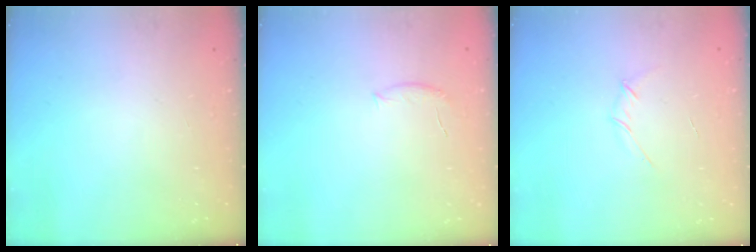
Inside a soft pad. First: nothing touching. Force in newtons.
{"total": 6.5, "press": 6.3, "slide": 1.2}
{"total": 3.1, "press": 3.0, "slide": 1.0}